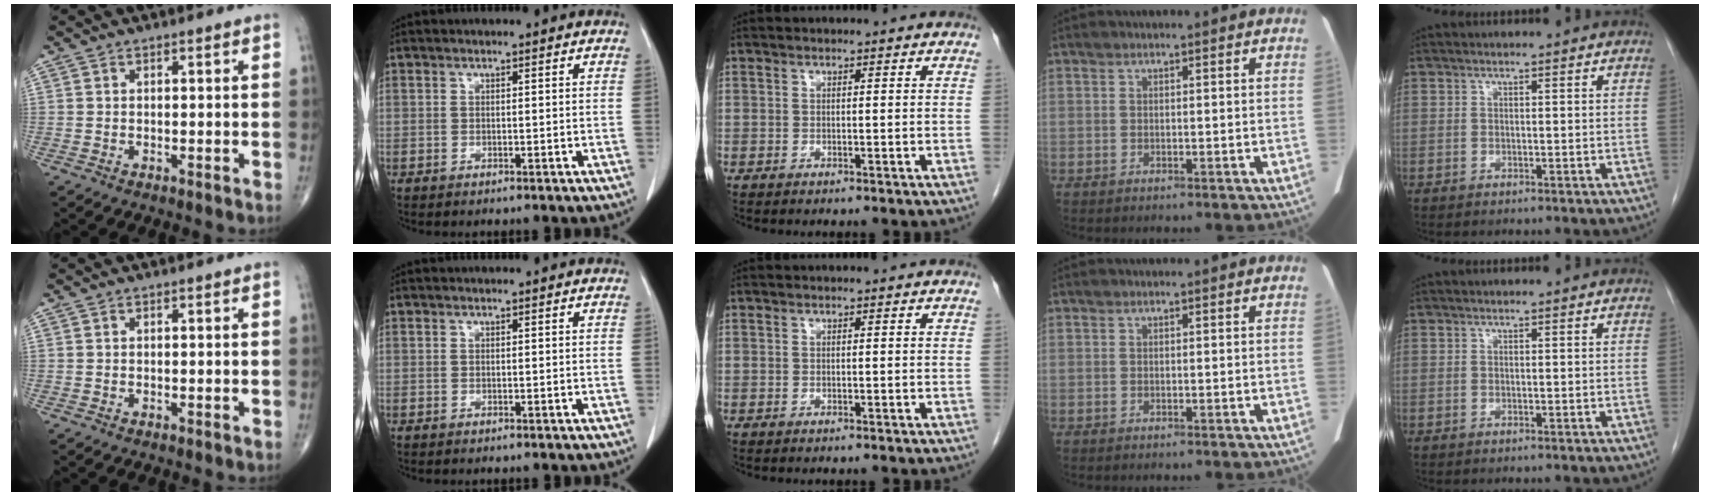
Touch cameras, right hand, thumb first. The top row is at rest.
{}